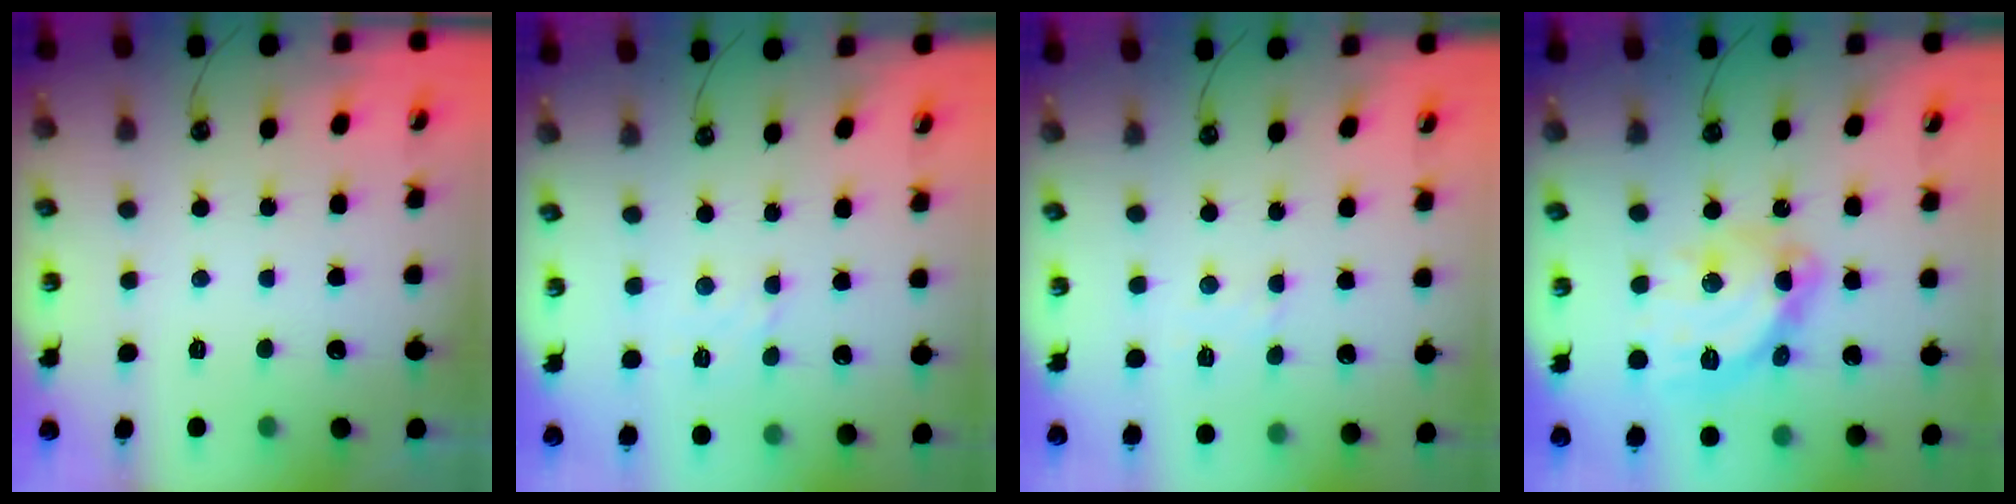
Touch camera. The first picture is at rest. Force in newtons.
{"total": 1.6, "press": 1.5, "slide": 0.5}
{"total": 6.3, "press": 6.3, "slide": 0.6}
{"total": 15.6, "press": 15.5, "slide": 1.3}